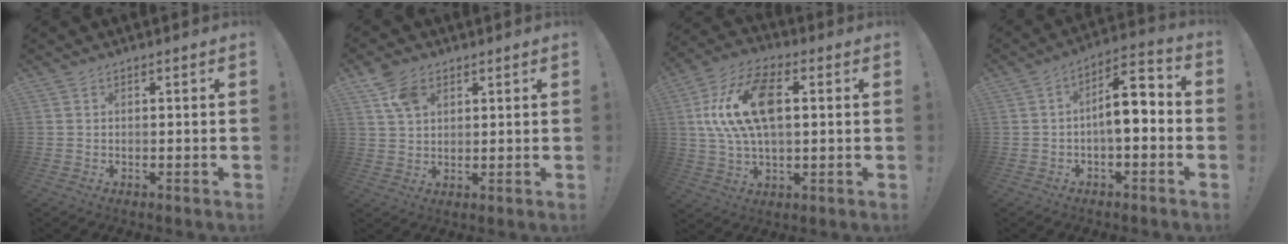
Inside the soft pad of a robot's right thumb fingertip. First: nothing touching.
{"total": 7.2, "force": [3.7, 4.9, 3.8], "torque": [-0.070, -0.002, 0.073]}
{"total": 17.7, "force": [3.5, 9.8, 14.4], "torque": [-0.269, 0.006, 0.060]}
{"total": 9.7, "force": [-1.0, 3.8, 8.9], "torque": [-0.141, 0.002, -0.019]}